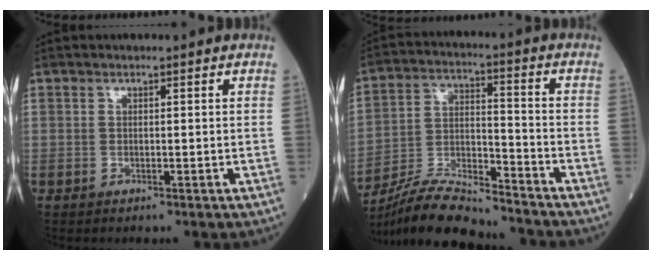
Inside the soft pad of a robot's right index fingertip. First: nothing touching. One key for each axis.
{"total": 13.4, "fx": -12.6, "fy": 1.1, "fz": 4.3, "tx": -0.082, "ty": 0.006, "tz": -0.232}